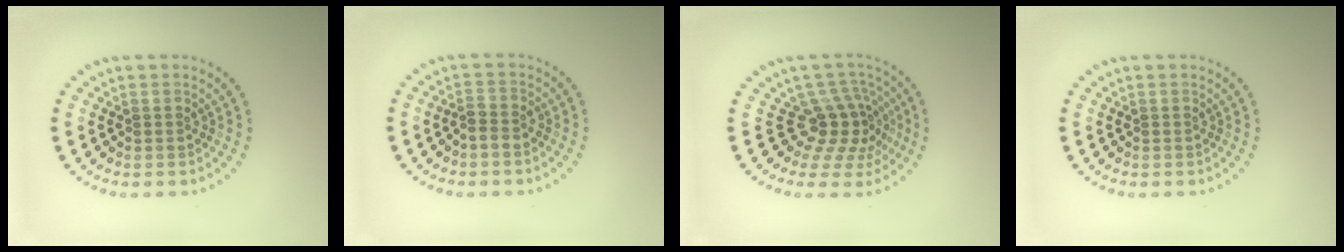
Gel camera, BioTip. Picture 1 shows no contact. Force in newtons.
{"total": 1.4, "press": 1.2, "slide": 0.7}
{"total": 4.0, "press": 2.8, "slide": 2.9}
{"total": 0.0}